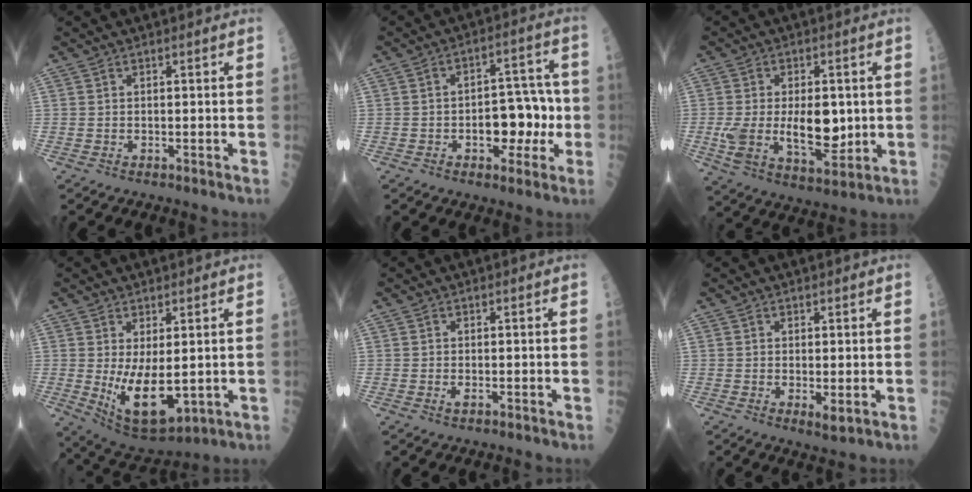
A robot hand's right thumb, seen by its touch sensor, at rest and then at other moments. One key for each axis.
{"total": 10.7, "fx": -2.1, "fy": 6.3, "fz": 8.4, "tx": -0.070, "ty": 0.040, "tz": -0.026}
{"total": 14.0, "fx": -0.1, "fy": 7.2, "fz": 12.1, "tx": -0.200, "ty": -0.018, "tz": 0.009}
{"total": 11.3, "fx": -0.7, "fy": 5.3, "fz": 10.0, "tx": -0.160, "ty": -0.021, "tz": 0.015}
{"total": 0.9, "fx": -0.3, "fy": 0.3, "fz": 0.8, "tx": -0.012, "ty": -0.001, "tz": -0.007}
{"total": 2.2, "fx": -0.2, "fy": 0.7, "fz": 2.1, "tx": -0.034, "ty": -0.008, "tz": 0.001}